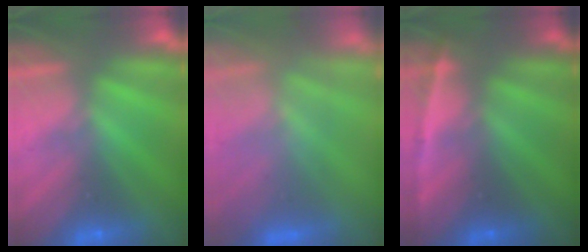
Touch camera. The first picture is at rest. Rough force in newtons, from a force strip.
{"total": 3.6}
{"total": 4.5}